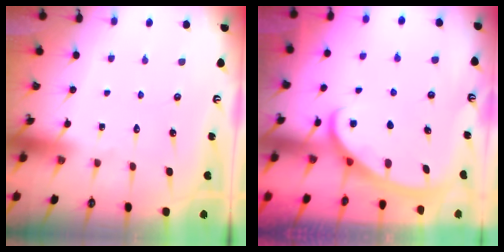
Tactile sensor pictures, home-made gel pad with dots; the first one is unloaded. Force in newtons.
{"total": 2.8, "press": 2.8, "slide": 0.4}